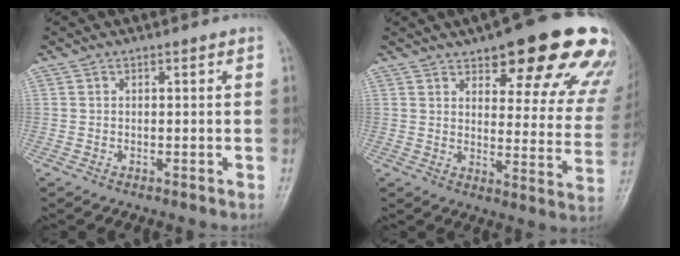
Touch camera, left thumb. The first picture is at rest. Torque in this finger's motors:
{"motor_torque": [0.81, 0.31, 1.15, -1.18, 0.10]}